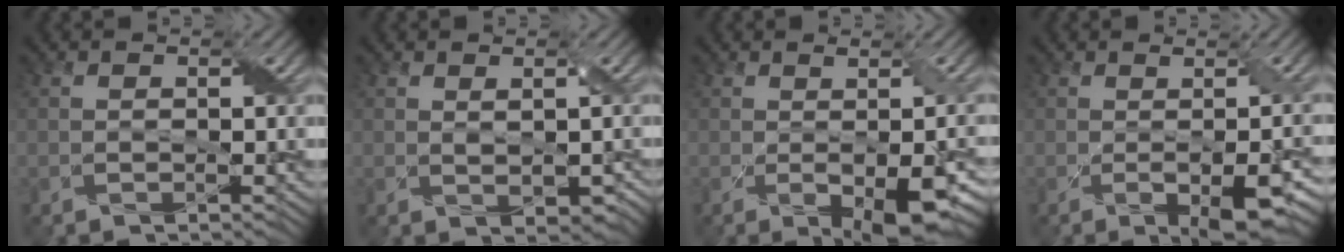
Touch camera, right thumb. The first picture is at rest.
{"total": 2.3, "force": [0.5, 1.3, 1.9], "torque": [-0.038, -0.006, 0.017]}
{"total": 7.4, "force": [-1.7, 2.1, 6.9], "torque": [-0.095, -0.009, -0.010]}
{"total": 7.7, "force": [-1.9, 2.2, 7.1], "torque": [-0.092, -0.006, -0.014]}